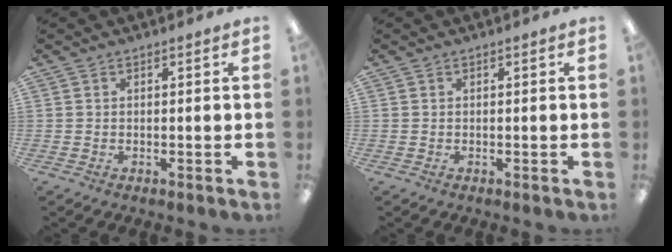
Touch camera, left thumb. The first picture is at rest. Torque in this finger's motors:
{"motor_torque": [0.00, 0.00, 0.05, -0.05, 0.00]}